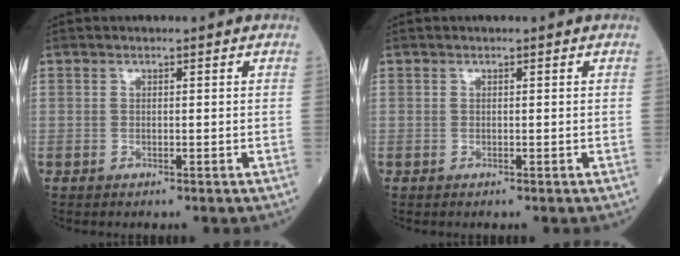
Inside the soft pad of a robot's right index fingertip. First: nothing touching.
{"total": 0.0}